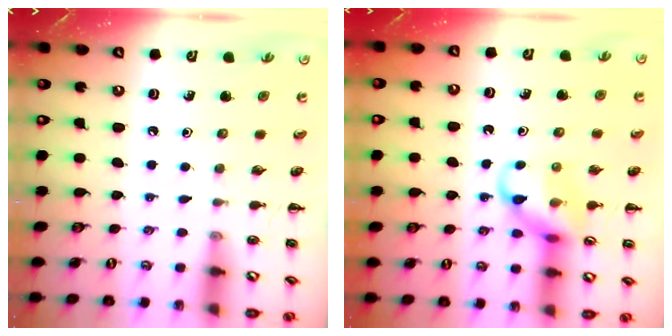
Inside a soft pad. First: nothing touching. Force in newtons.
{"total": 11.1, "press": 11.0, "slide": 1.3}